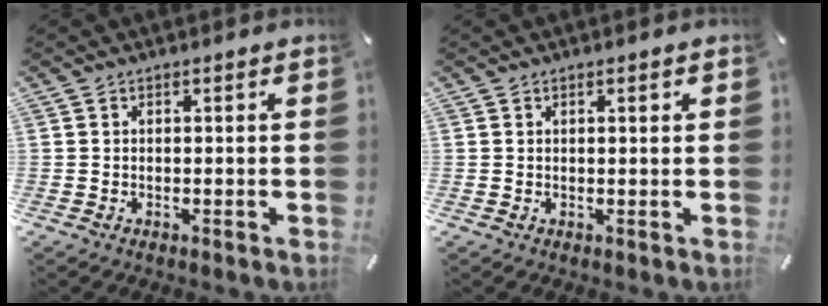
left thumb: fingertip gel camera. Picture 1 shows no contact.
{"total": 0.8, "force": [0.3, 0.2, 0.7], "torque": [-0.014, 0.002, 0.004]}